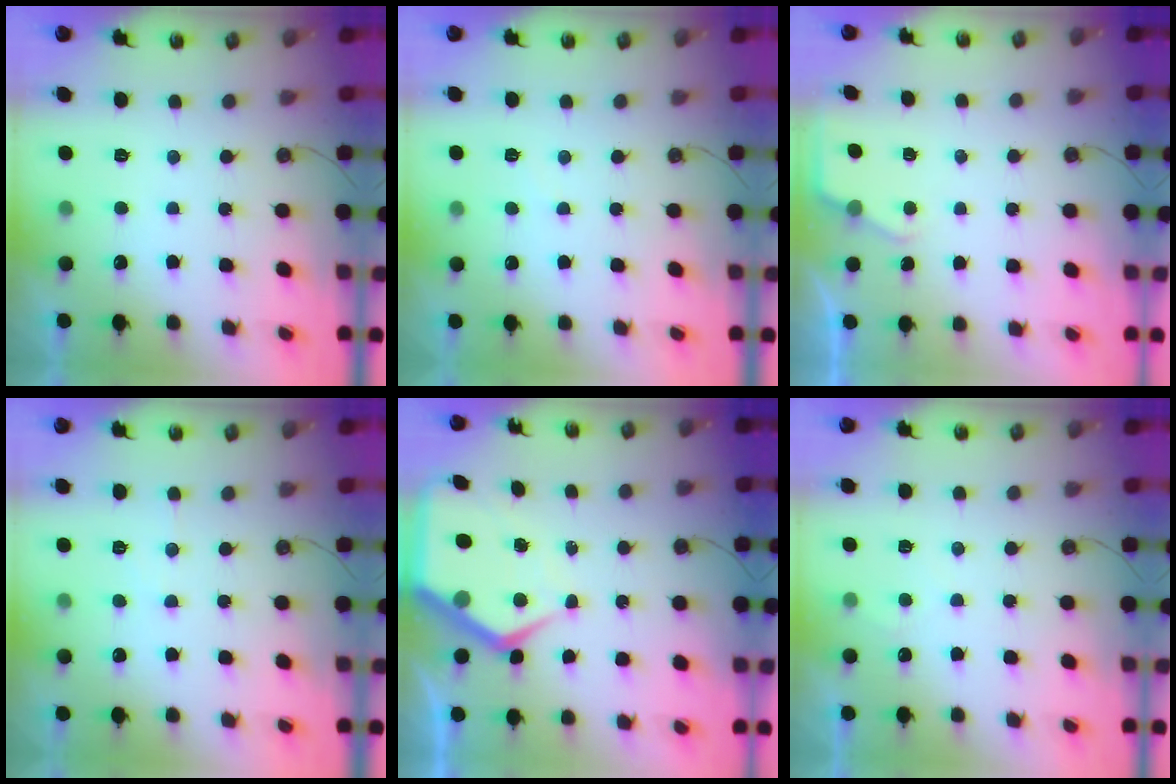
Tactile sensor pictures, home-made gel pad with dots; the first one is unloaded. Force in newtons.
{"total": 2.7, "press": 2.6, "slide": 0.4}
{"total": 2.4, "press": 2.4, "slide": 0.3}
{"total": 3.4, "press": 3.4, "slide": 0.5}
{"total": 10.3, "press": 10.2, "slide": 1.0}
{"total": 2.2, "press": 2.2, "slide": 0.3}